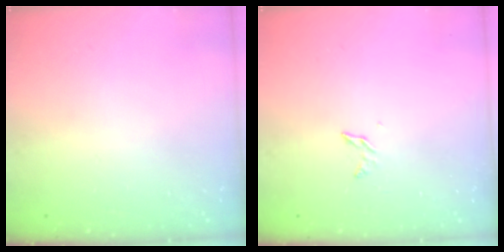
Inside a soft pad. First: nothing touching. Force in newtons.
{"total": 3.4, "press": 3.3, "slide": 0.3}